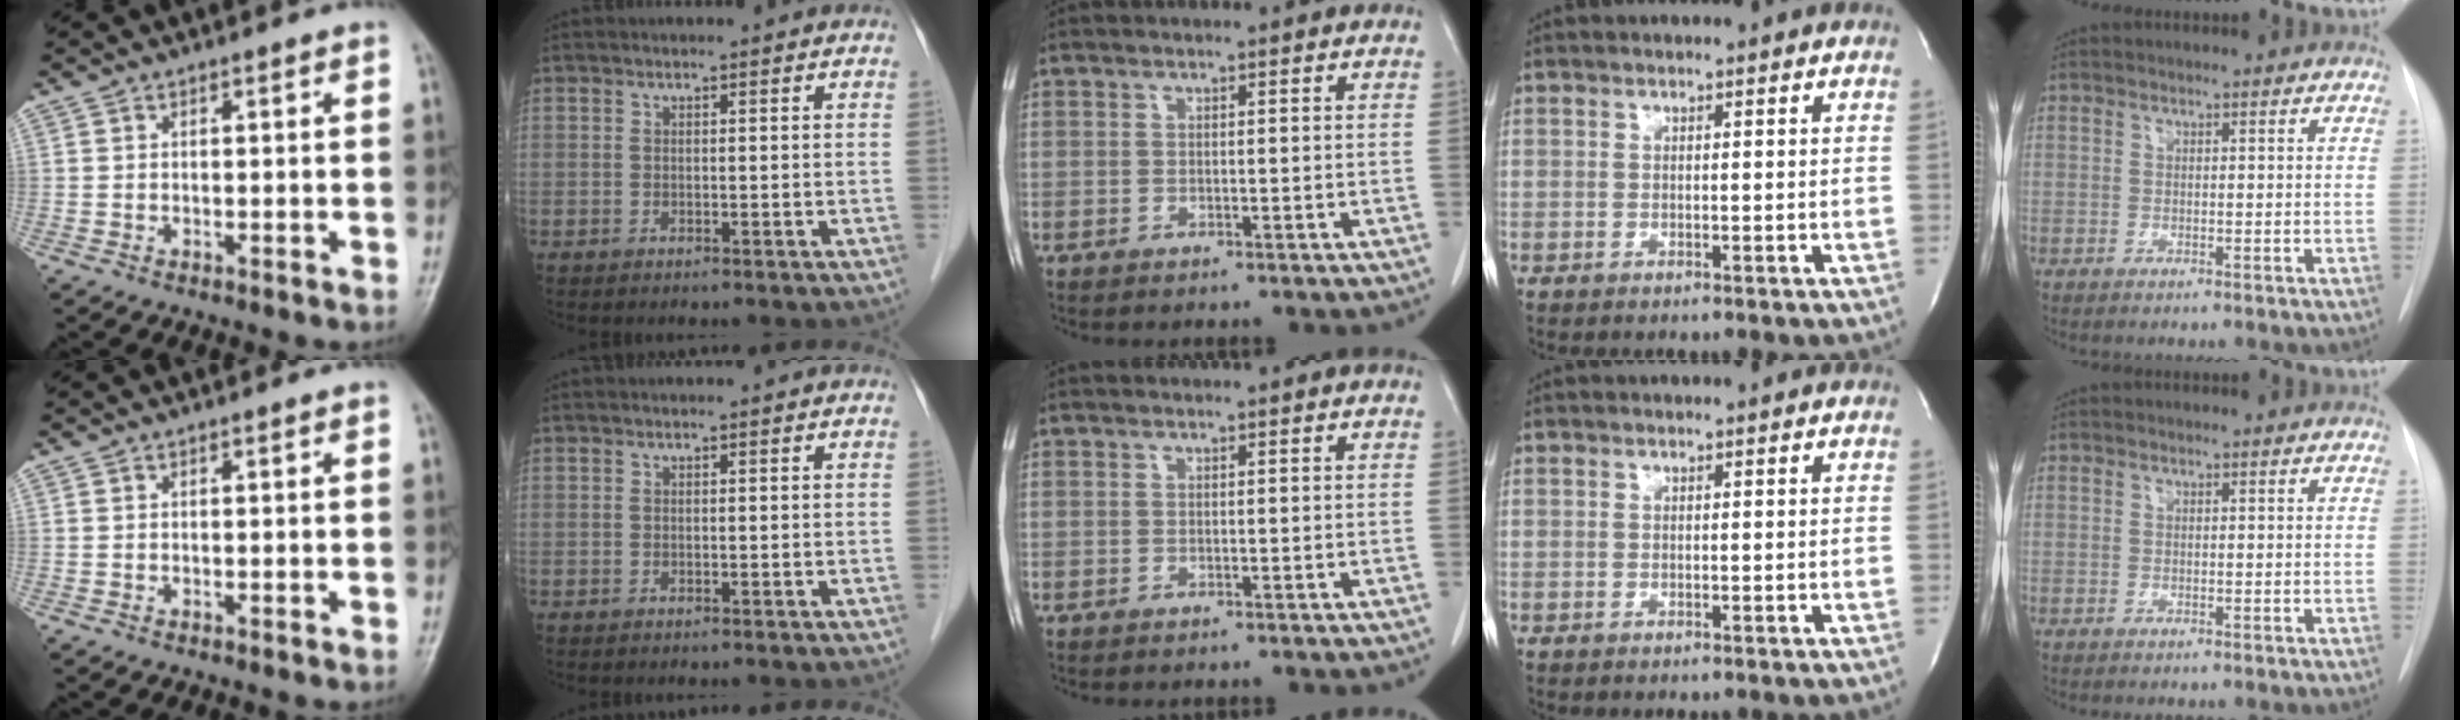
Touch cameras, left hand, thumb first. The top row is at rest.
{}